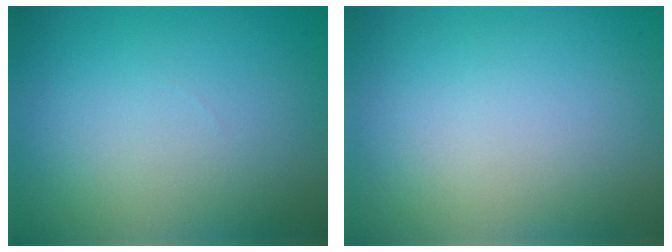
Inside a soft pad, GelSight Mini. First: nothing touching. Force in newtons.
{"total": 0.0}